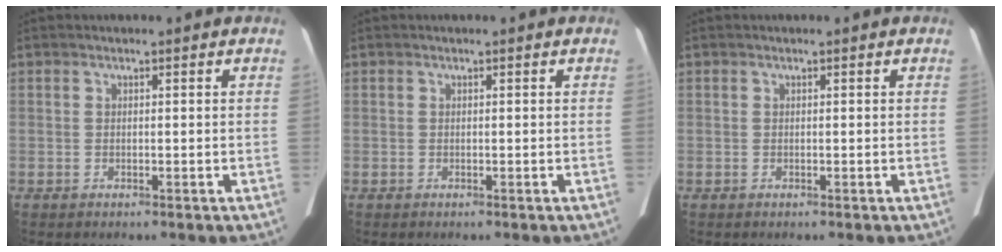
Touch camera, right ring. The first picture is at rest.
{"total": 0.0}
{"total": 0.0}